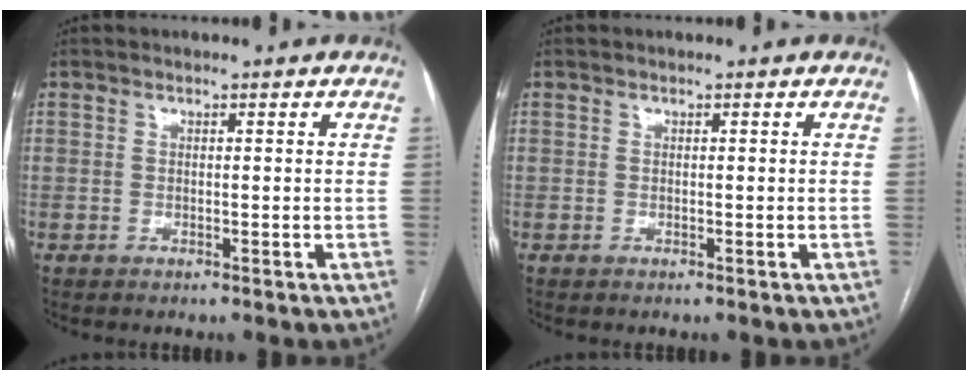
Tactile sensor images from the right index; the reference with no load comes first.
{"total": 0.0}